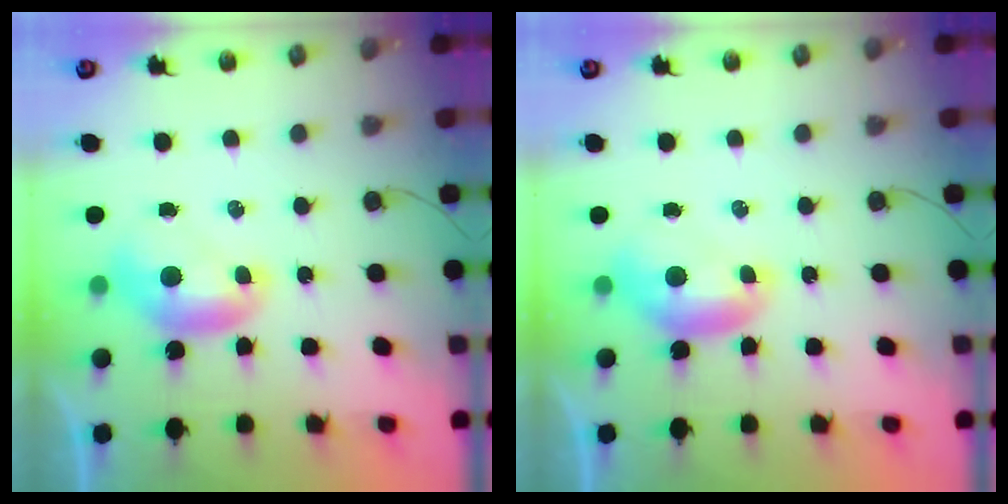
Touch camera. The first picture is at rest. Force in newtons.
{"total": 0.0}